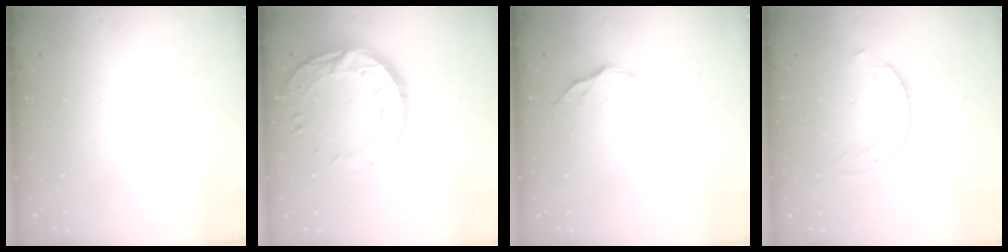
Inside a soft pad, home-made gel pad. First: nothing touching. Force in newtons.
{"total": 17.3, "press": 17.2, "slide": 1.9}
{"total": 5.1, "press": 5.1, "slide": 0.2}
{"total": 2.1, "press": 2.1, "slide": 0.2}